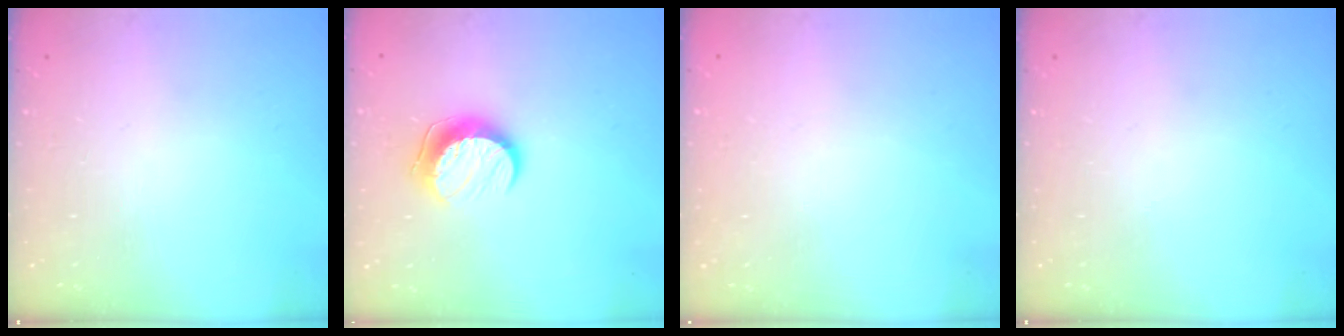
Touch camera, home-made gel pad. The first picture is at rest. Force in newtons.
{"total": 10.3, "press": 10.3, "slide": 0.3}
{"total": 0.0}
{"total": 0.0}